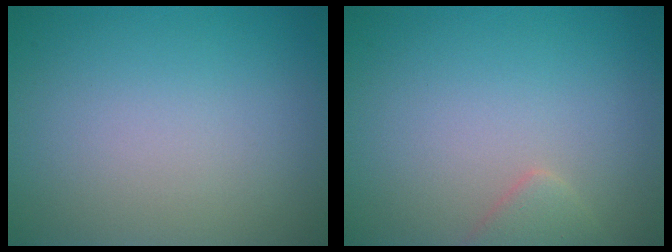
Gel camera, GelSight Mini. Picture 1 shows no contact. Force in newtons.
{"total": 1.6, "press": 1.6, "slide": 0.1}